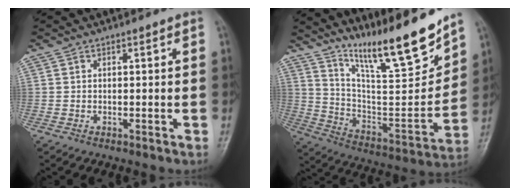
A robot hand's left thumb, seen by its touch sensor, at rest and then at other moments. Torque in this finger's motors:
{"motor_torque": [0.69, 0.09, 0.80, -1.88, 0.12]}